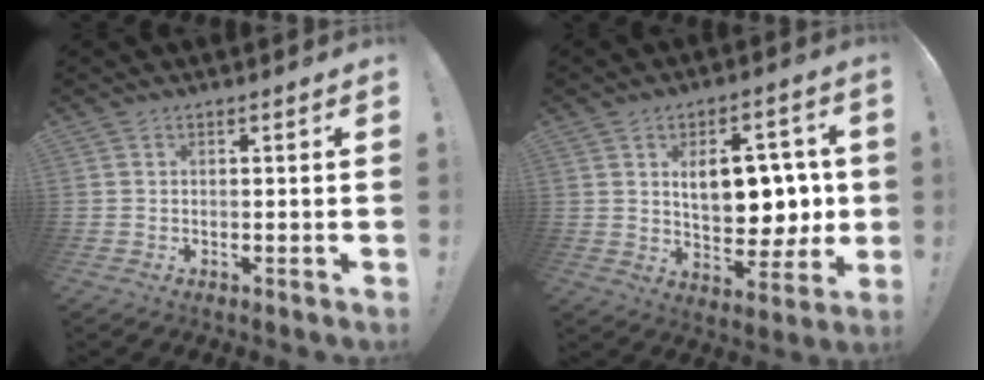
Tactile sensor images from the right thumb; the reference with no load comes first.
{"total": 13.5, "force": [2.1, 8.0, 10.7], "torque": [-0.144, -0.002, 0.043]}